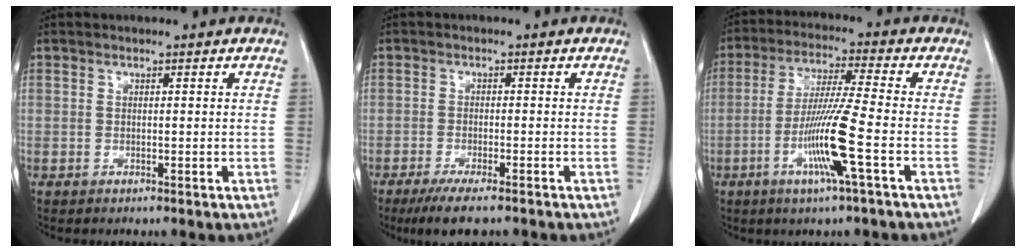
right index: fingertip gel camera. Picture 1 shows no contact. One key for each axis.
{"total": 7.2, "fx": -5.6, "fy": 0.9, "fz": 4.5, "tx": -0.070, "ty": -0.017, "tz": -0.086}
{"total": 10.7, "fx": -3.6, "fy": -1.0, "fz": 10.1, "tx": -0.200, "ty": -0.014, "tz": -0.073}